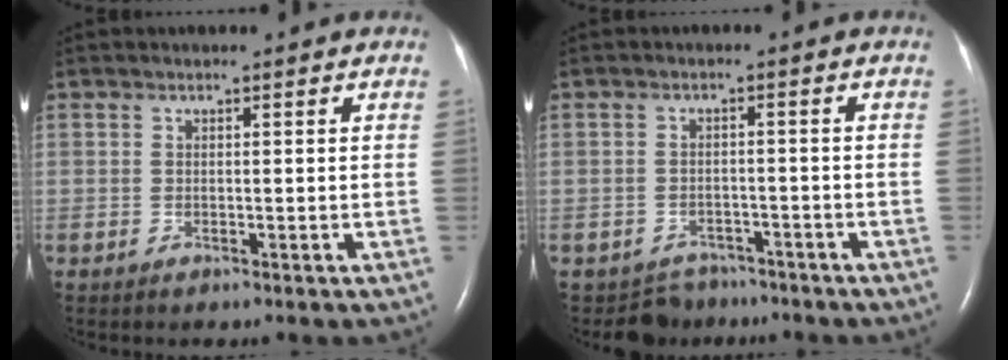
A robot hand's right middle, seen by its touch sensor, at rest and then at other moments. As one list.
[{"total": 3.9, "force": [-3.3, 1.8, -1.0], "torque": [0.010, 0.010, -0.052]}]